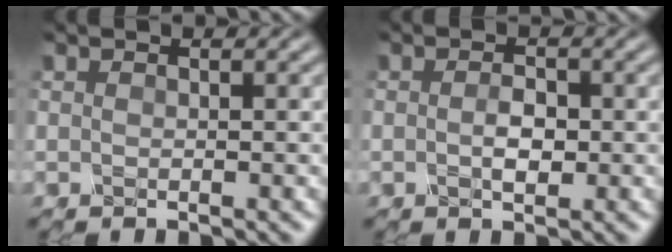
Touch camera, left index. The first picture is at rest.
{"total": 1.8, "force": [-0.5, 0.9, 1.4], "torque": [-0.028, -0.003, -0.006]}